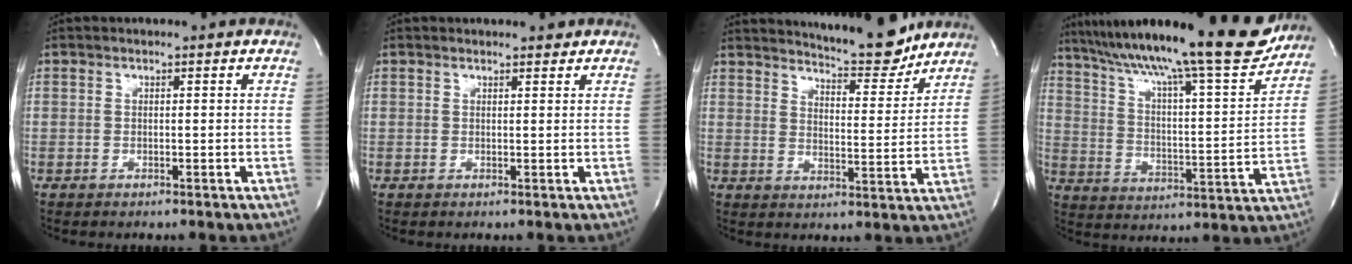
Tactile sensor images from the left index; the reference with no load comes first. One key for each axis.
{"total": 1.5, "fx": 1.3, "fy": 0.5, "fz": 0.5, "tx": -0.010, "ty": -0.001, "tz": 0.014}
{"total": 11.0, "fx": 10.3, "fy": 1.3, "fz": 3.5, "tx": -0.052, "ty": -0.024, "tz": 0.141}
{"total": 24.8, "fx": 20.7, "fy": 1.9, "fz": 13.5, "tx": -0.227, "ty": -0.018, "tz": 0.302}